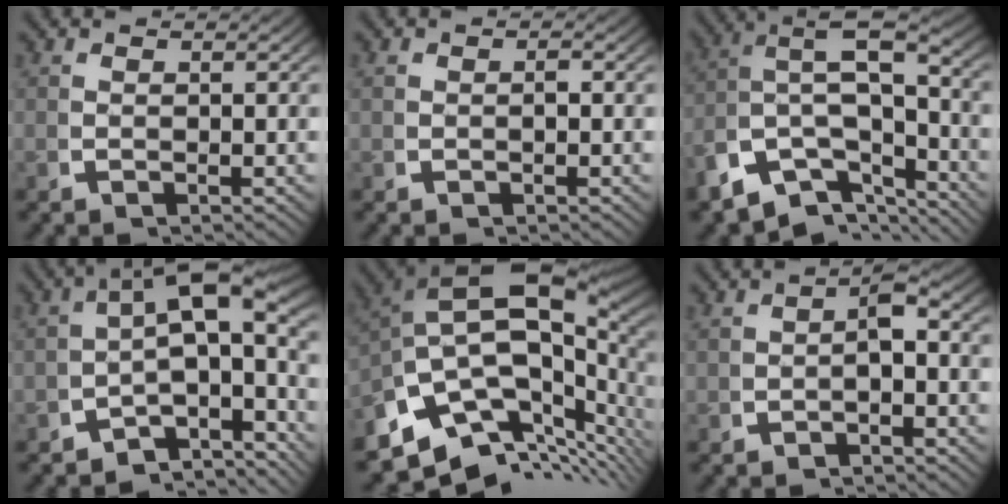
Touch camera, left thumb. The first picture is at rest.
{"total": 0.8, "force": [0.0, 0.6, 0.6], "torque": [-0.016, -0.004, 0.002]}
{"total": 13.3, "force": [-1.8, 9.3, 9.3], "torque": [-0.197, -0.037, -0.024]}
{"total": 10.1, "force": [-0.8, 5.9, 8.1], "torque": [-0.130, -0.022, -0.012]}
{"total": 20.1, "force": [-3.2, 13.6, 14.5], "torque": [-0.274, -0.053, -0.037]}
{"total": 2.5, "force": [-0.6, 1.2, 2.1], "torque": [-0.039, -0.002, -0.006]}